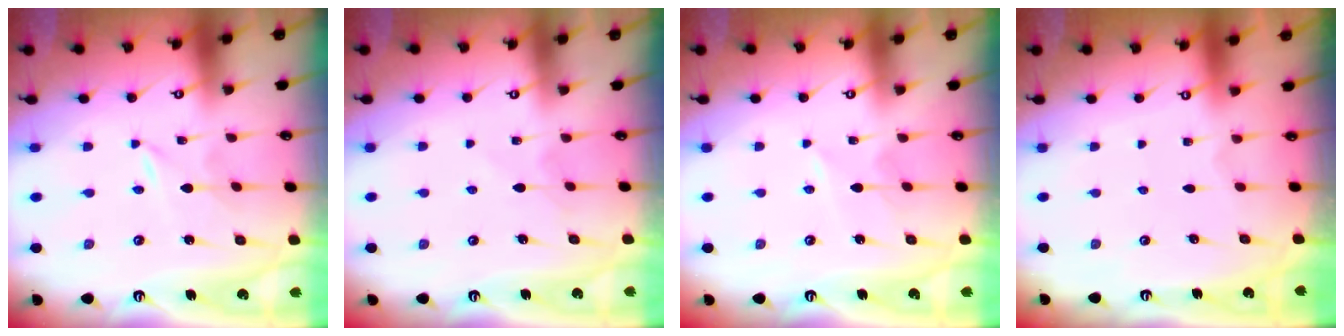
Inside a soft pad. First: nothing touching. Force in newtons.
{"total": 3.4, "press": 3.4, "slide": 0.3}
{"total": 2.7, "press": 2.7, "slide": 0.4}
{"total": 0.0}